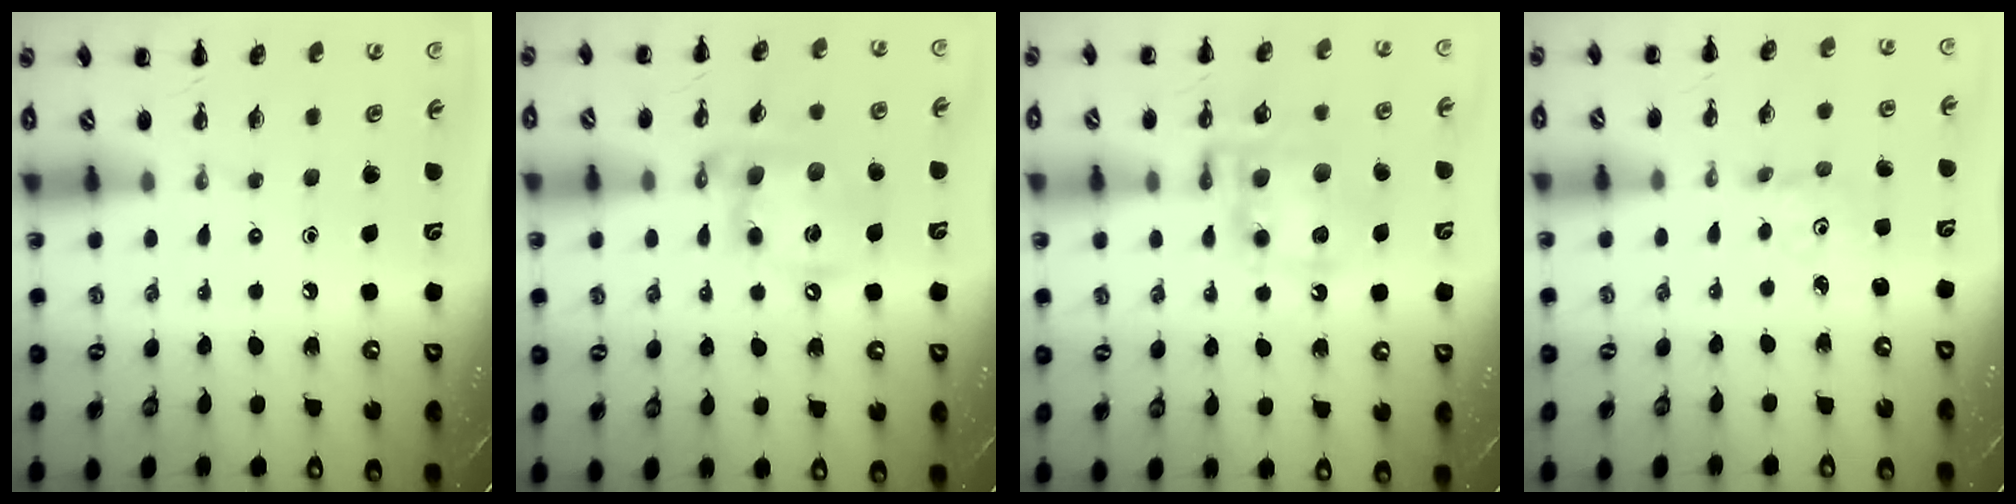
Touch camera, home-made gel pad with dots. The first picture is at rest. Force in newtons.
{"total": 14.1, "press": 13.8, "slide": 3.0}
{"total": 14.2, "press": 13.8, "slide": 3.4}
{"total": 2.1, "press": 2.0, "slide": 0.6}